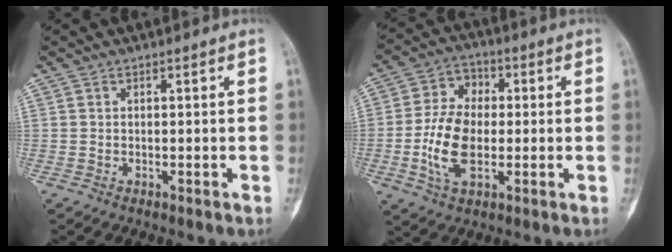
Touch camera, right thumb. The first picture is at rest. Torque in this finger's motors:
{"motor_torque": [0.73, 0.28, 0.61, 0.45, 0.07]}